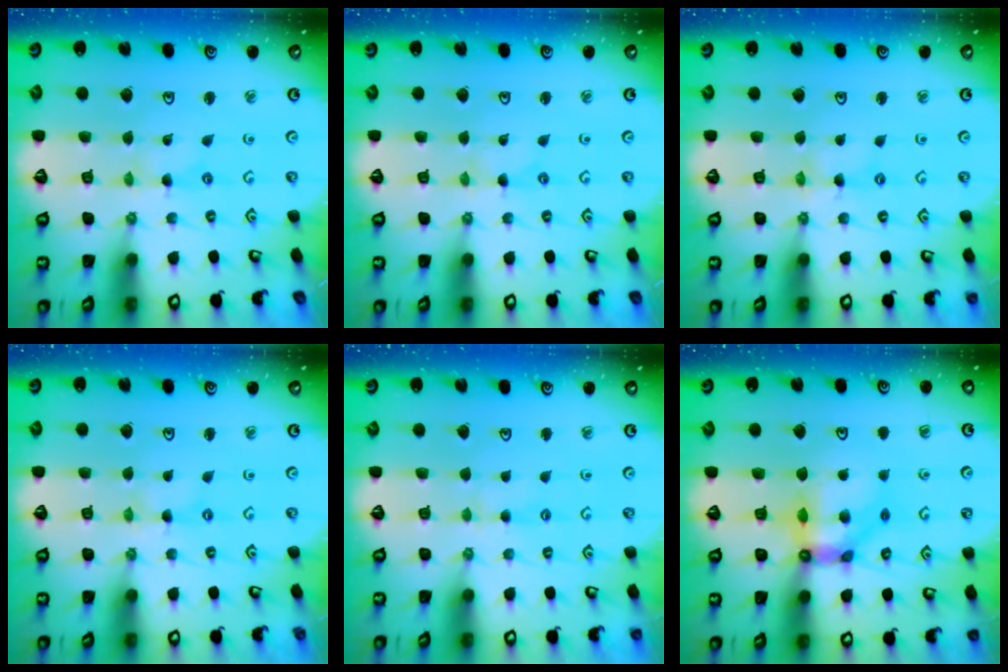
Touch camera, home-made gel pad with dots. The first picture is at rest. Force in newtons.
{"total": 0.0}
{"total": 1.4, "press": 1.4, "slide": 0.2}
{"total": 0.0}
{"total": 1.5, "press": 1.5, "slide": 0.3}
{"total": 9.9, "press": 9.8, "slide": 1.0}